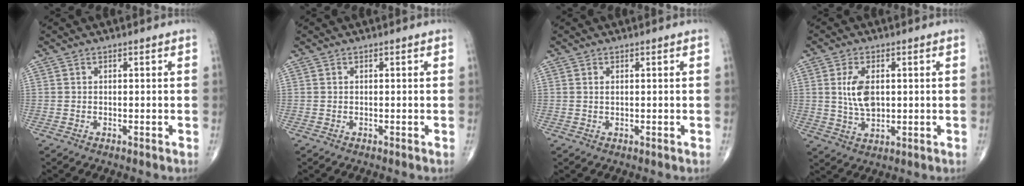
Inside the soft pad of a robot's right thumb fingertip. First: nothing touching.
{"total": 0.0}
{"total": 0.5, "force": [0.2, 0.2, 0.4], "torque": [-0.007, 0.001, 0.004]}
{"total": 6.9, "force": [1.0, 3.8, 5.6], "torque": [-0.101, -0.008, 0.023]}